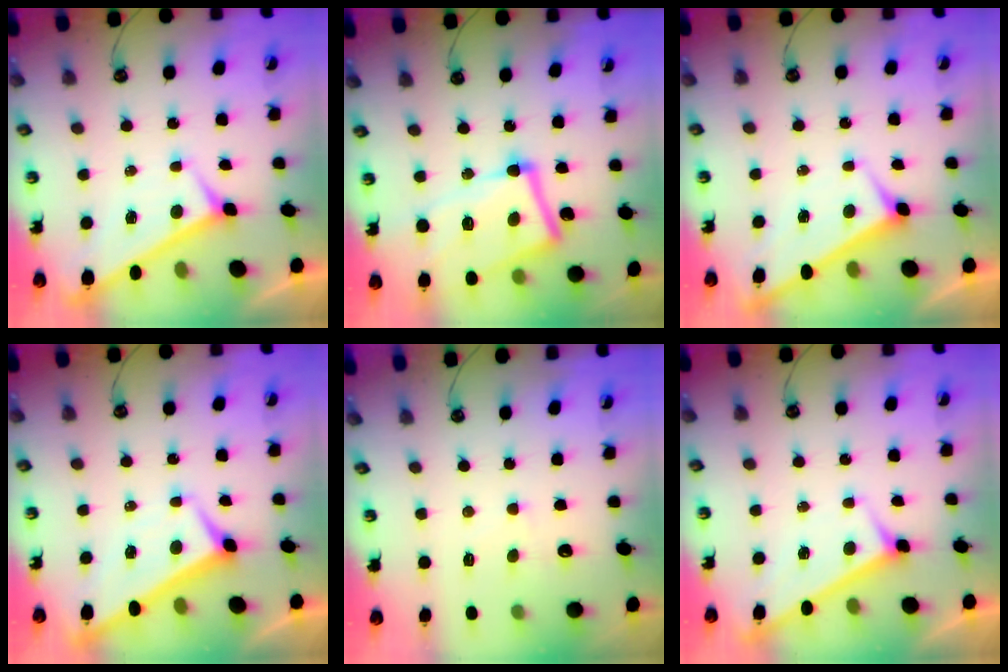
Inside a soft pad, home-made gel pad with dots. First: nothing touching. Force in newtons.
{"total": 13.9, "press": 13.7, "slide": 2.4}
{"total": 1.8, "press": 1.8, "slide": 0.1}
{"total": 3.3, "press": 3.3, "slide": 0.6}
{"total": 5.0, "press": 4.9, "slide": 0.5}
{"total": 3.2, "press": 3.2, "slide": 0.4}